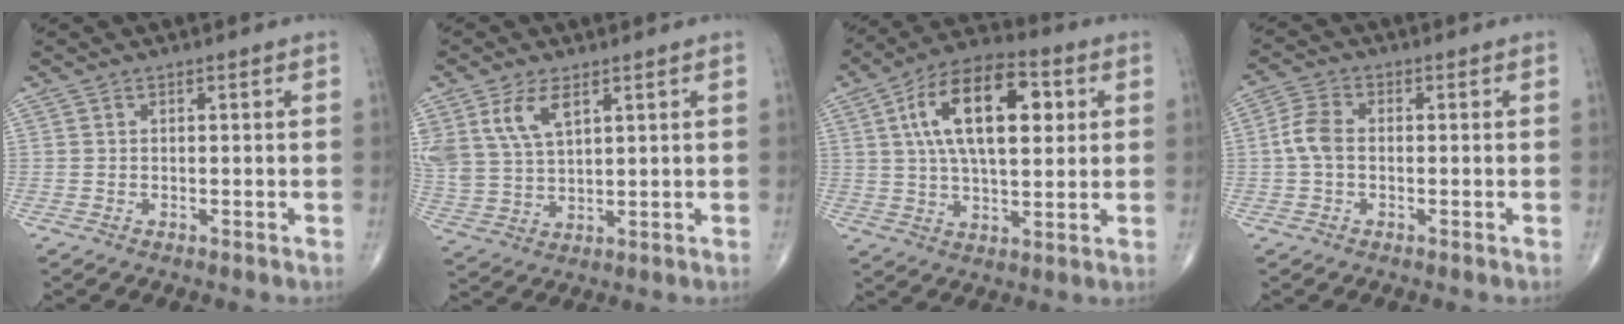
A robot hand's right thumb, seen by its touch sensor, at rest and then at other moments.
{"total": 9.5, "force": [4.6, 5.0, 6.6], "torque": [-0.134, -0.010, 0.103]}
{"total": 18.5, "force": [4.7, 8.9, 15.5], "torque": [-0.247, 0.010, 0.074]}
{"total": 4.7, "force": [-0.4, 2.9, 3.6], "torque": [-0.079, 0.013, -0.014]}